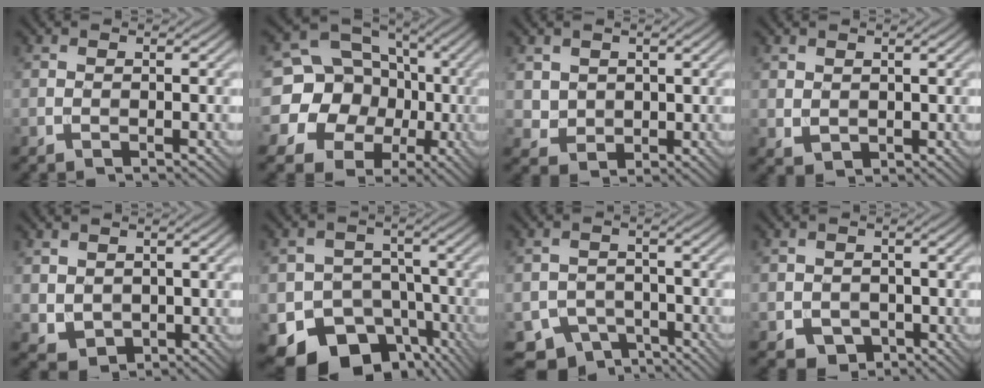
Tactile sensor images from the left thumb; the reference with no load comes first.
{"total": 15.7, "force": [-0.7, 14.4, 6.4], "torque": [-0.183, 0.015, -0.025]}
{"total": 3.2, "force": [1.3, 2.7, 1.1], "torque": [-0.043, -0.011, 0.024]}
{"total": 1.7, "force": [0.9, 1.3, 0.7], "torque": [-0.021, -0.005, 0.024]}
{"total": 3.3, "force": [0.9, 2.8, 1.6], "torque": [-0.053, -0.011, 0.026]}
{"total": 14.4, "force": [-8.5, 10.4, 5.2], "torque": [-0.092, -0.041, -0.137]}
{"total": 6.5, "force": [-4.6, 4.2, 1.6], "torque": [-0.019, -0.016, -0.075]}
{"total": 3.1, "force": [-1.1, 2.7, 1.1], "torque": [-0.025, -0.012, -0.022]}